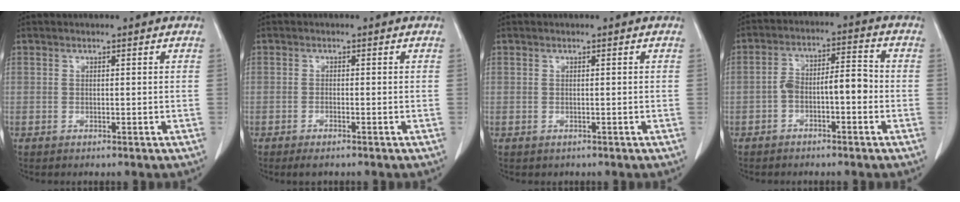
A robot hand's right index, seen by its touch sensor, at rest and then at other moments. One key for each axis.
{"total": 2.2, "fx": -1.7, "fy": 0.5, "fz": 1.4, "tx": -0.023, "ty": -0.004, "tz": -0.022}
{"total": 0.5, "fx": -0.2, "fy": 0.5, "fz": 0.0, "tx": 0.001, "ty": 0.005, "tz": -0.002}
{"total": 6.3, "fx": -1.9, "fy": 2.1, "fz": 5.7, "tx": -0.102, "ty": 0.032, "tz": -0.031}